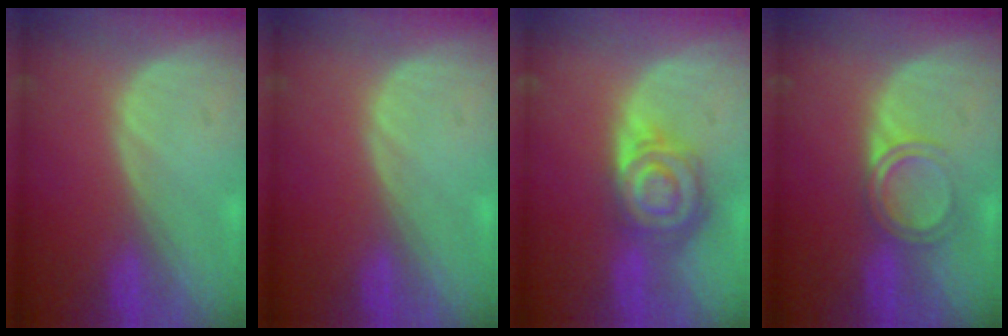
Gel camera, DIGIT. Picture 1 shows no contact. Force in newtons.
{"total": 0.0}
{"total": 8.2, "press": 7.1, "slide": 4.1}
{"total": 3.7, "press": 3.6, "slide": 0.3}